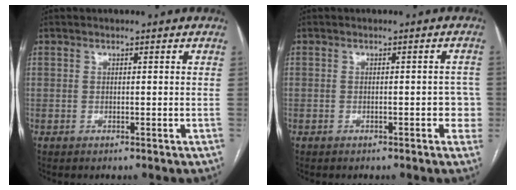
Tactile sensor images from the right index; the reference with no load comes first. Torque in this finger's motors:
{"motor_torque": [0.55, -0.09, 0.27, 0.03]}